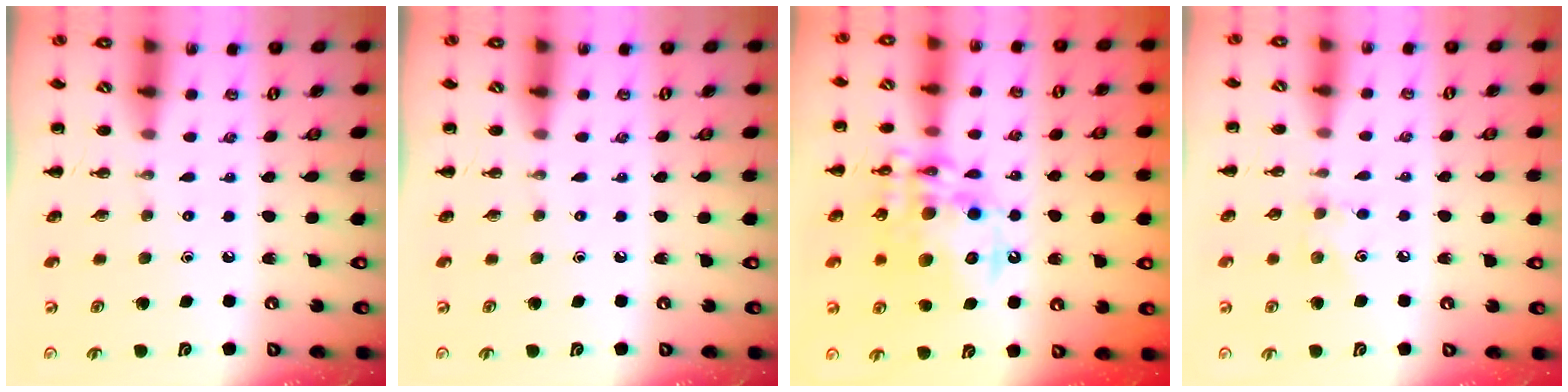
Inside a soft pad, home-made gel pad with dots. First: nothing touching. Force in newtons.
{"total": 0.0}
{"total": 17.0, "press": 16.6, "slide": 3.6}
{"total": 6.2, "press": 6.1, "slide": 1.2}